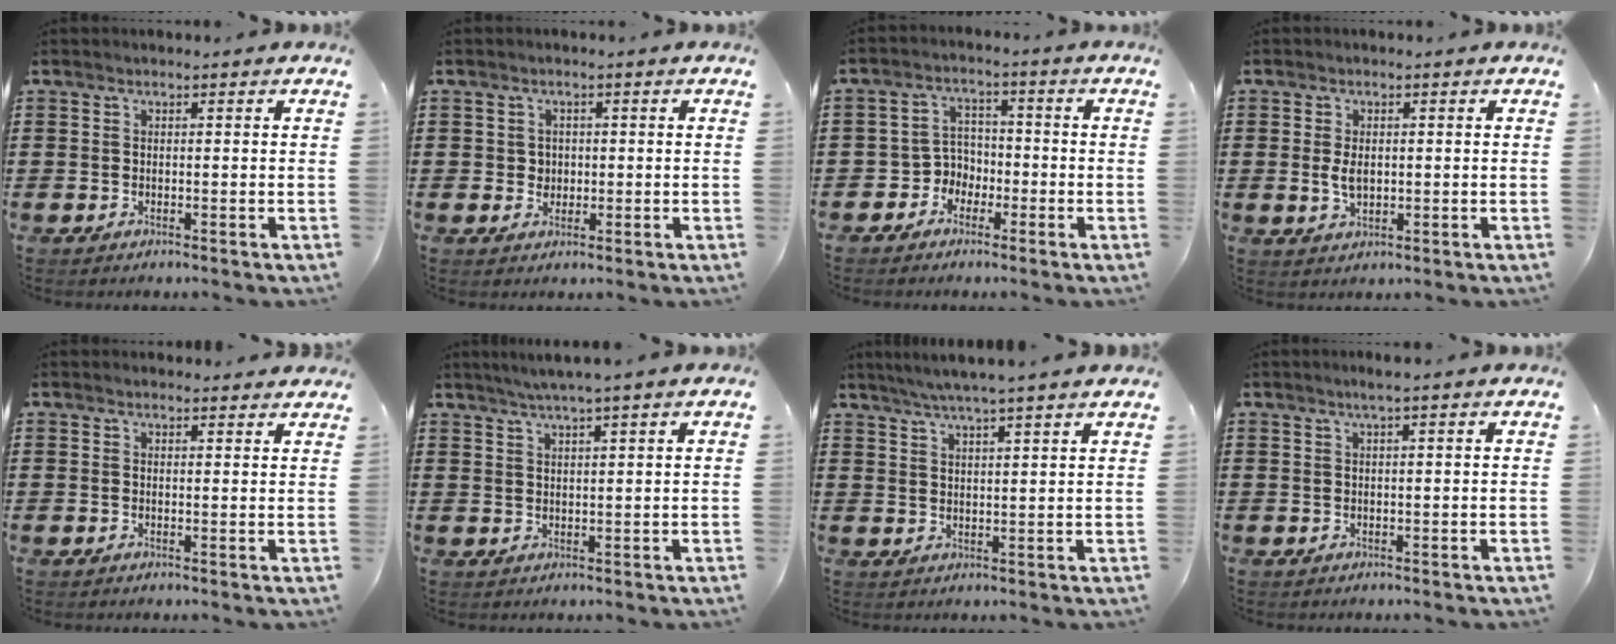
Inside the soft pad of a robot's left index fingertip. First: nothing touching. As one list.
[{"total": 1.7, "force": [0.2, 1.7, 0.4], "torque": [-0.014, 0.009, 0.001]}, {"total": 4.0, "force": [-2.5, 3.1, 0.7], "torque": [-0.027, 0.007, -0.054]}, {"total": 3.0, "force": [0.1, 1.8, 2.4], "torque": [-0.057, 0.003, -0.002]}, {"total": 1.4, "force": [1.4, 0.2, 0.2], "torque": [-0.007, 0.002, 0.027]}, {"total": 2.8, "force": [2.1, -0.6, 1.8], "torque": [-0.037, -0.005, 0.036]}, {"total": 4.1, "force": [3.6, -0.8, 1.9], "torque": [-0.046, -0.013, 0.063]}, {"total": 1.6, "force": [0.9, -0.2, 1.4], "torque": [-0.026, -0.001, 0.016]}]